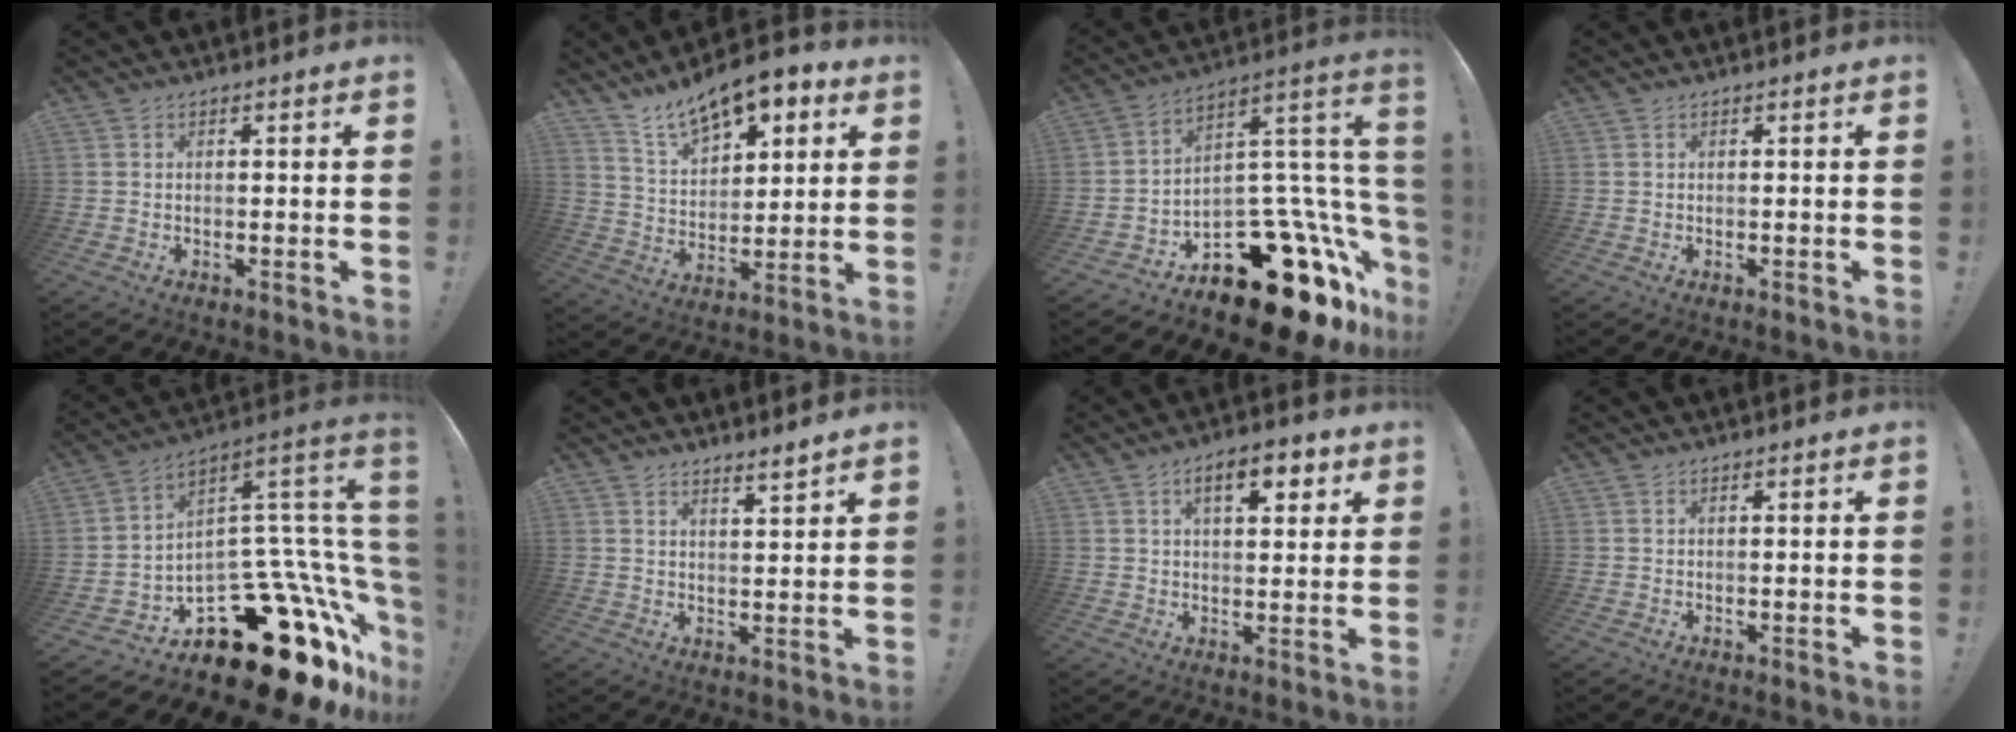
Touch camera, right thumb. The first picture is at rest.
{"total": 13.6, "force": [10.8, 5.7, 6.1], "torque": [-0.106, -0.076, 0.194]}
{"total": 23.4, "force": [-14.2, 10.9, 15.1], "torque": [-0.140, 0.053, -0.219]}
{"total": 0.0}
{"total": 23.1, "force": [-13.2, 10.3, 15.9], "torque": [-0.172, 0.025, -0.186]}
{"total": 4.1, "force": [3.8, 0.1, 1.6], "torque": [-0.015, -0.034, 0.063]}
{"total": 8.6, "force": [4.0, 3.6, 6.7], "torque": [-0.087, -0.009, 0.063]}
{"total": 0.0}